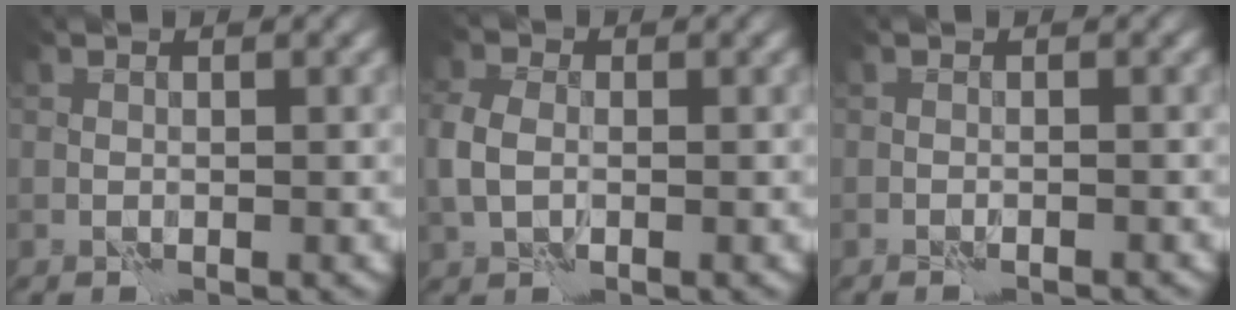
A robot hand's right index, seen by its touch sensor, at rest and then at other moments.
{"total": 2.8, "force": [-0.1, 2.0, 2.0], "torque": [-0.052, 0.001, -0.010]}
{"total": 1.2, "force": [-1.1, -0.1, 0.4], "torque": [-0.014, 0.007, -0.016]}